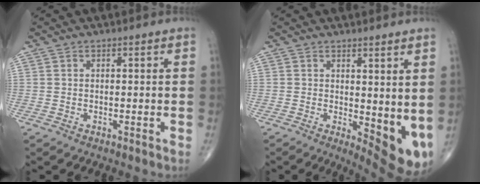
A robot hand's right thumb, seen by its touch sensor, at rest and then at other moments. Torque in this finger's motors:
{"motor_torque": [-0.26, 1.02, 0.19, -0.11, 0.04]}